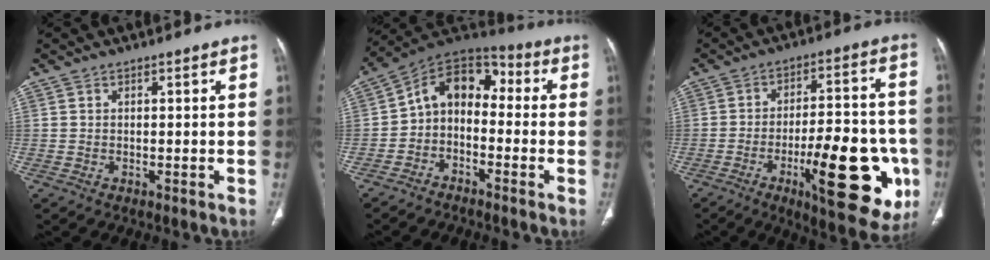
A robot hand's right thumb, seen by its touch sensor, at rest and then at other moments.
{"total": 10.6, "force": [-2.0, 7.4, 7.3], "torque": [-0.096, 0.067, -0.052]}
{"total": 22.0, "force": [-7.1, 7.5, 19.4], "torque": [-0.228, 0.018, -0.088]}